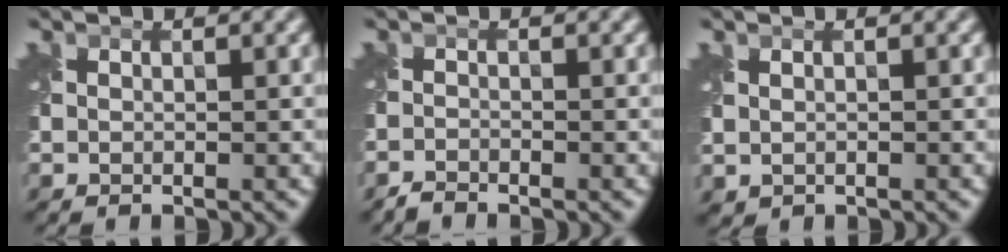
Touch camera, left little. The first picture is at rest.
{"total": 1.1, "force": [-1.1, 0.1, 0.1], "torque": [0.000, -0.004, -0.030]}
{"total": 0.7, "force": [0.2, 0.6, 0.3], "torque": [-0.010, -0.004, 0.010]}